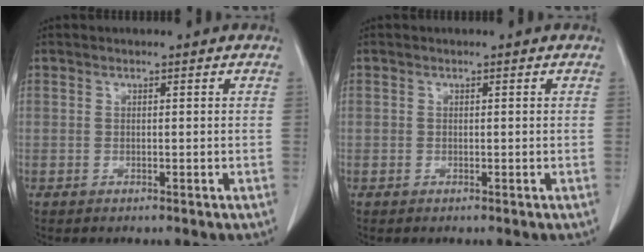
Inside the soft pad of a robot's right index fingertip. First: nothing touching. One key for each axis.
{"total": 0.0}